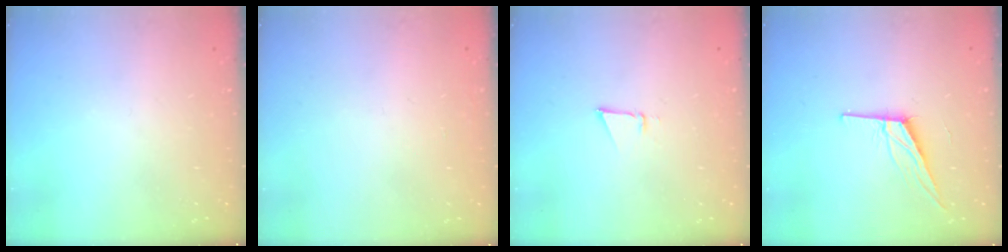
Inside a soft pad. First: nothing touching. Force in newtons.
{"total": 0.9, "press": 0.9, "slide": 0.0}
{"total": 2.6, "press": 2.5, "slide": 0.8}
{"total": 10.8, "press": 10.4, "slide": 2.7}